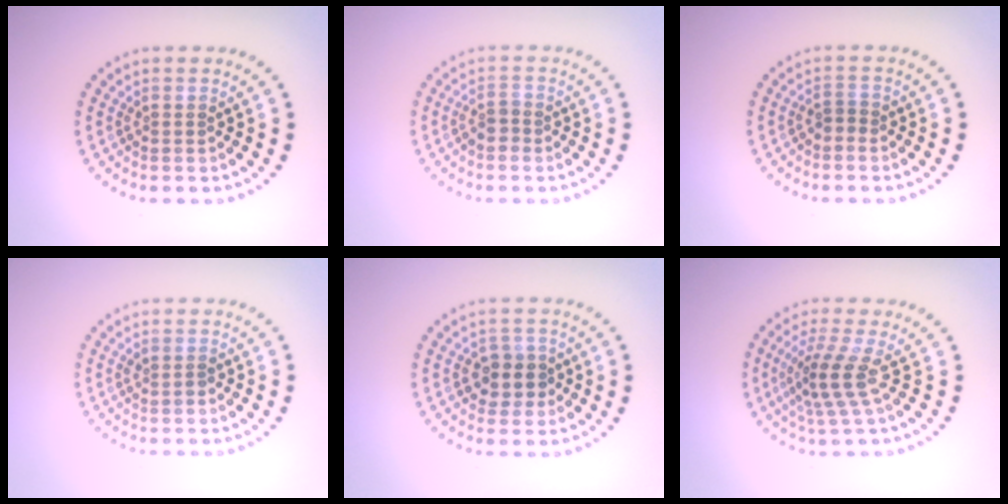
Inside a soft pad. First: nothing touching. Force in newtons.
{"total": 1.6, "press": 1.3, "slide": 0.9}
{"total": 1.0, "press": 0.8, "slide": 0.5}
{"total": 0.7, "press": 0.7, "slide": 0.0}
{"total": 2.7, "press": 2.6, "slide": 0.9}
{"total": 3.4, "press": 2.4, "slide": 2.5}